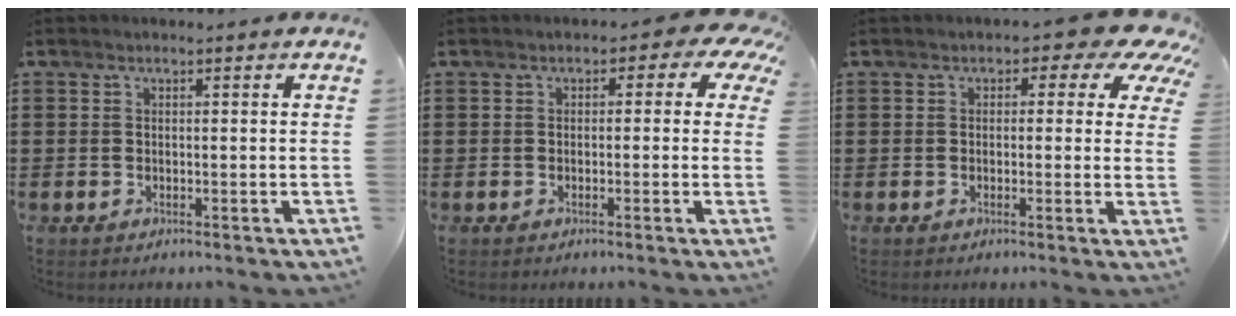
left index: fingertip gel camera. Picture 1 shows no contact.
{"total": 2.4, "force": [0.2, 1.5, 1.9], "torque": [-0.036, 0.006, -0.004]}
{"total": 4.3, "force": [2.3, 2.0, 3.1], "torque": [-0.050, -0.011, 0.030]}